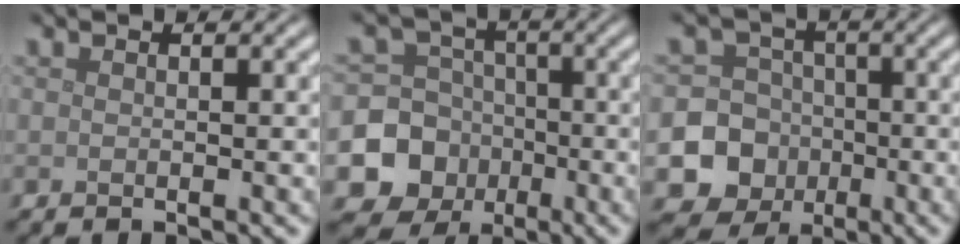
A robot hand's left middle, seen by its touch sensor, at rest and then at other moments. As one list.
[{"total": 9.7, "force": [-3.4, 8.9, 1.9], "torque": [-0.035, -0.021, -0.087]}, {"total": 13.5, "force": [-4.7, 12.4, 2.0], "torque": [-0.059, -0.032, -0.090]}]